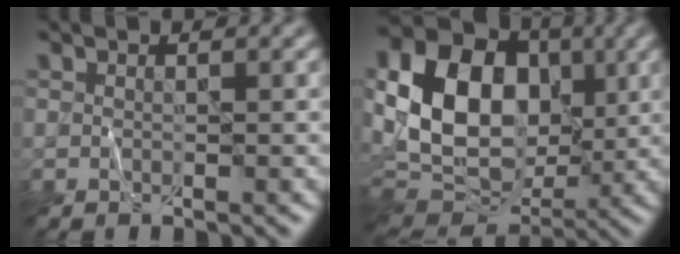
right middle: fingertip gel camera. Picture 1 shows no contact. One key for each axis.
{"total": 12.3, "fx": 1.5, "fy": 9.1, "fz": 8.2, "tx": -0.153, "ty": 0.002, "tz": 0.020}